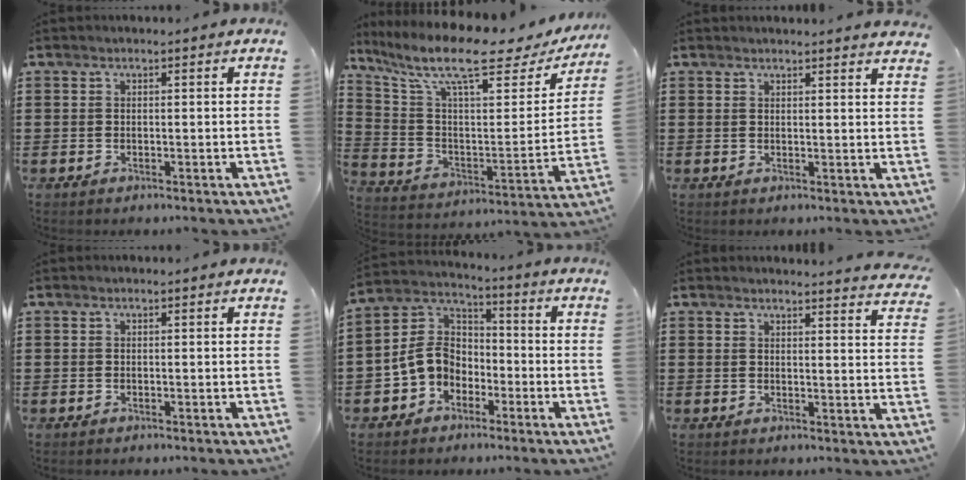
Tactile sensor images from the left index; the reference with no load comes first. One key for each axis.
{"total": 12.4, "fx": 9.3, "fy": 2.4, "fz": 7.9, "tx": -0.175, "ty": -0.058, "tz": 0.153}
{"total": 1.9, "fx": 1.8, "fy": -0.1, "fz": 0.3, "tx": -0.001, "ty": -0.004, "tz": 0.034}
{"total": 0.0}
{"total": 7.7, "fx": -2.3, "fy": 6.3, "fz": 3.8, "tx": -0.115, "ty": 0.008, "tz": -0.054}
{"total": 3.0, "fx": 2.9, "fy": -0.5, "fz": 0.4, "tx": -0.011, "ty": -0.017, "tz": 0.052}